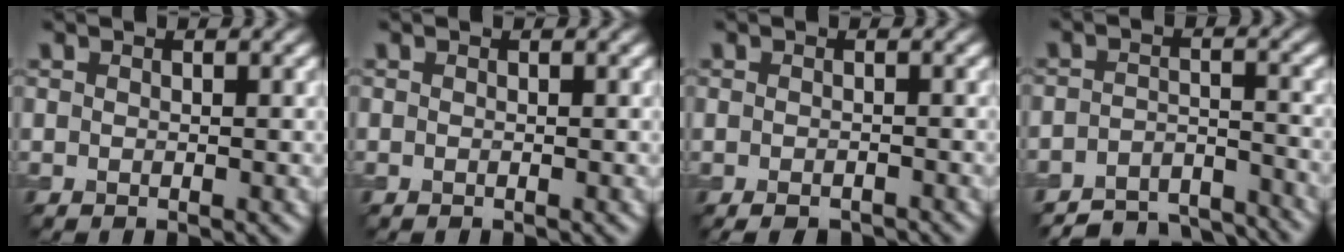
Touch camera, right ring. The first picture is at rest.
{"total": 0.0}
{"total": 2.0, "force": [-1.4, 0.8, 1.2], "torque": [-0.020, -0.005, -0.019]}
{"total": 6.0, "force": [-5.6, 1.7, 1.4], "torque": [-0.018, -0.012, -0.089]}